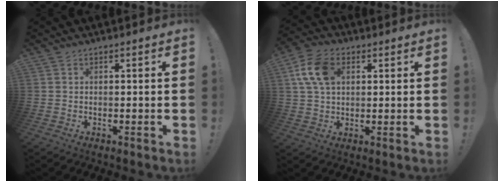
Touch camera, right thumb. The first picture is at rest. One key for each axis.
{"total": 11.6, "fx": 3.3, "fy": 7.7, "fz": 8.0, "tx": -0.154, "ty": 0.011, "tz": 0.068}